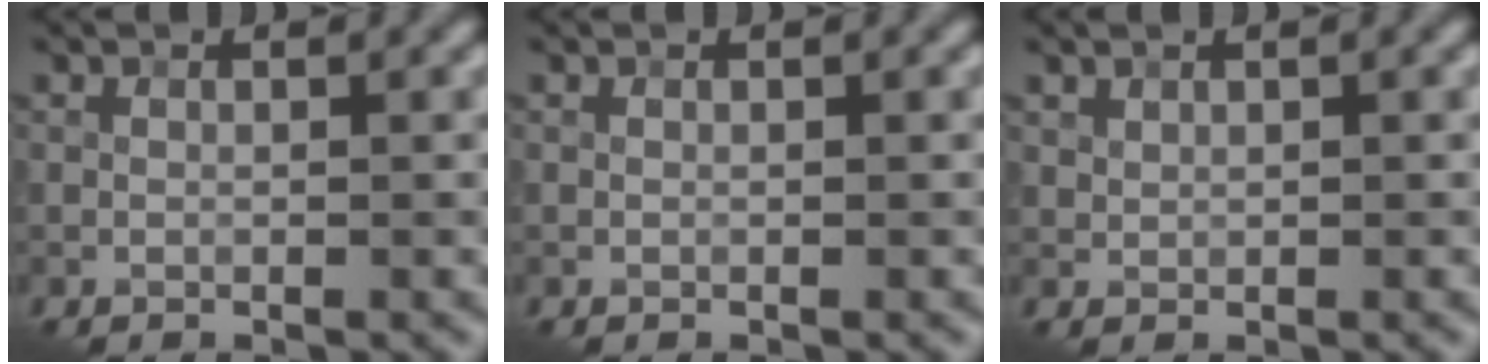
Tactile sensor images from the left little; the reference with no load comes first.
{"total": 0.0}
{"total": 0.7, "force": [0.6, 0.4, 0.1], "torque": [-0.001, -0.003, 0.016]}